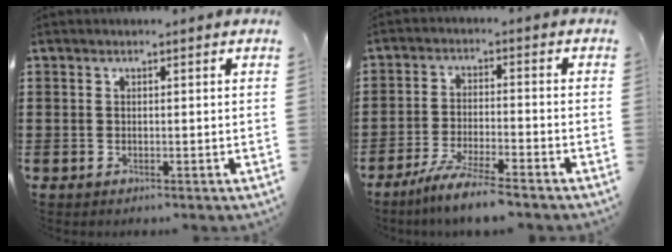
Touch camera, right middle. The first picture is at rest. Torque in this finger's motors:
{"motor_torque": [1.65, -0.49, 0.55, 0.11]}